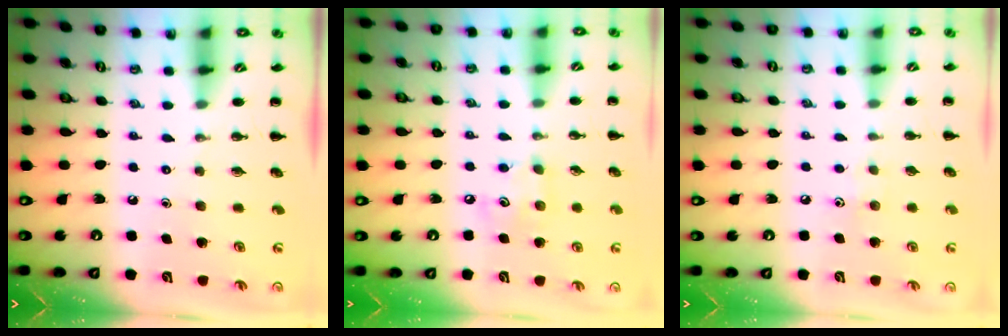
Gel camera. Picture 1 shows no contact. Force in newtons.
{"total": 5.2, "press": 5.2, "slide": 0.8}
{"total": 4.5, "press": 4.4, "slide": 1.2}